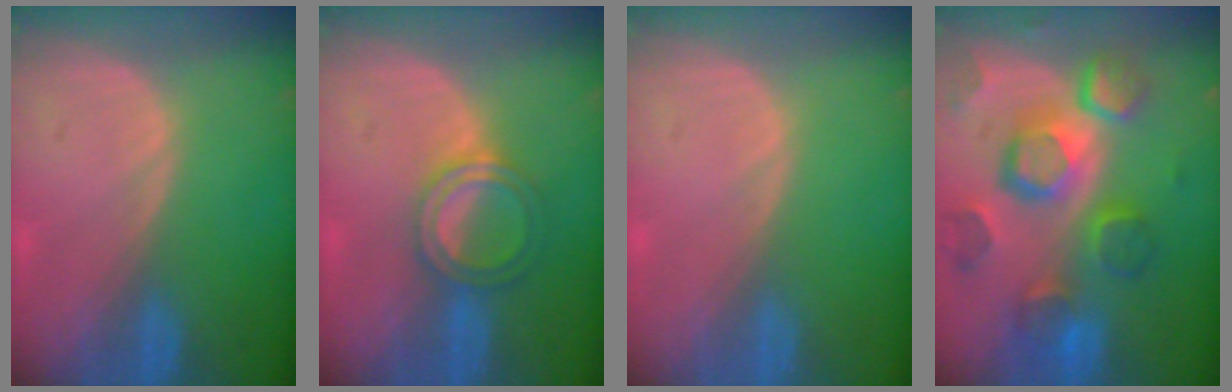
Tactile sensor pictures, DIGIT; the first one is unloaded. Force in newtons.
{"total": 5.1, "press": 4.7, "slide": 1.9}
{"total": 0.0}
{"total": 12.3, "press": 10.7, "slide": 6.0}